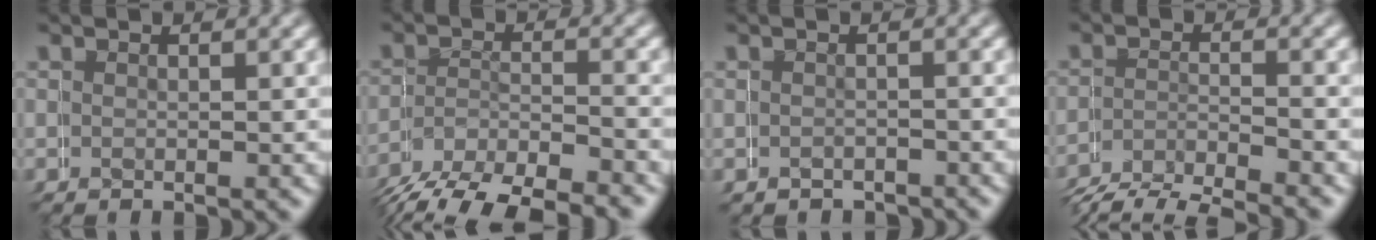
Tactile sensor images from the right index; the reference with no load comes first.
{"total": 6.3, "force": [-5.3, 2.9, 1.7], "torque": [-0.028, -0.011, -0.079]}
{"total": 1.5, "force": [-0.7, 0.2, -1.3], "torque": [0.016, 0.001, -0.011]}
{"total": 2.2, "force": [-1.9, 1.1, 0.0], "torque": [-0.011, -0.002, -0.038]}